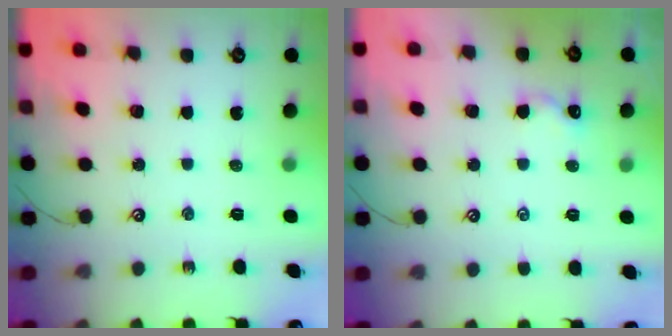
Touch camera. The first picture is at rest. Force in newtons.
{"total": 2.3, "press": 2.2, "slide": 0.3}